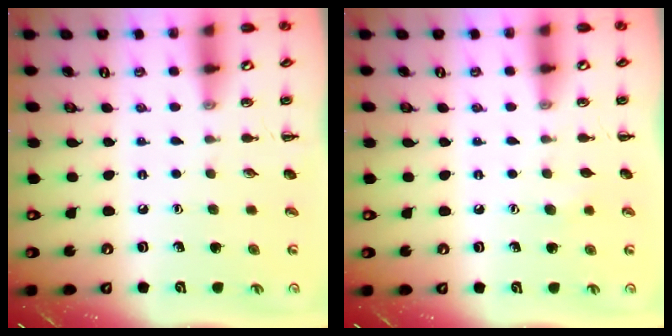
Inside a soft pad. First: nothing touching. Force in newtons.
{"total": 4.0, "press": 3.9, "slide": 0.9}